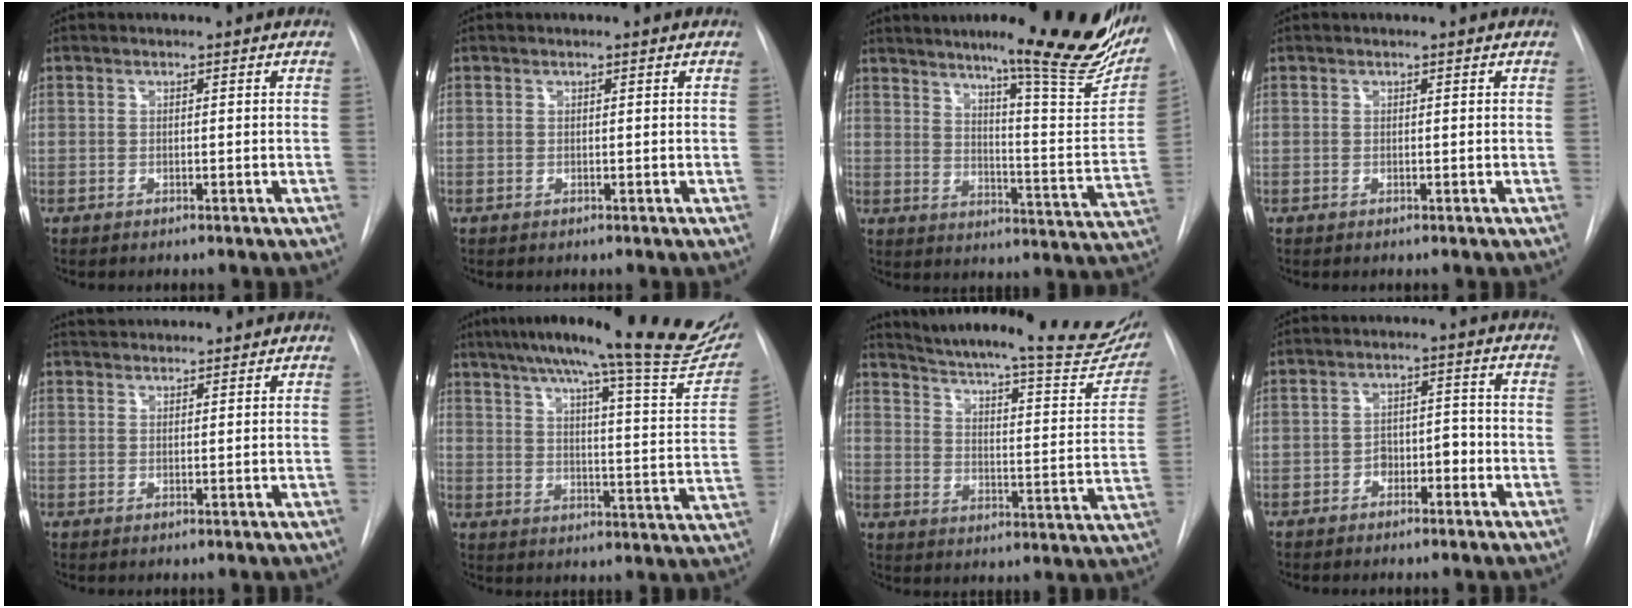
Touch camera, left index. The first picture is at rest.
{"total": 0.0}
{"total": 24.6, "force": [18.6, 2.0, 16.0], "torque": [-0.214, -0.062, 0.235]}
{"total": 0.0}
{"total": 6.9, "force": [6.7, 0.8, 1.8], "torque": [-0.029, 0.035, 0.091]}
{"total": 26.2, "force": [21.8, 1.8, 14.5], "torque": [-0.212, -0.048, 0.276]}
{"total": 30.7, "force": [26.4, 4.8, 15.0], "torque": [-0.233, -0.075, 0.328]}
{"total": 3.3, "force": [-1.7, 2.0, 2.0], "torque": [-0.024, 0.014, -0.027]}